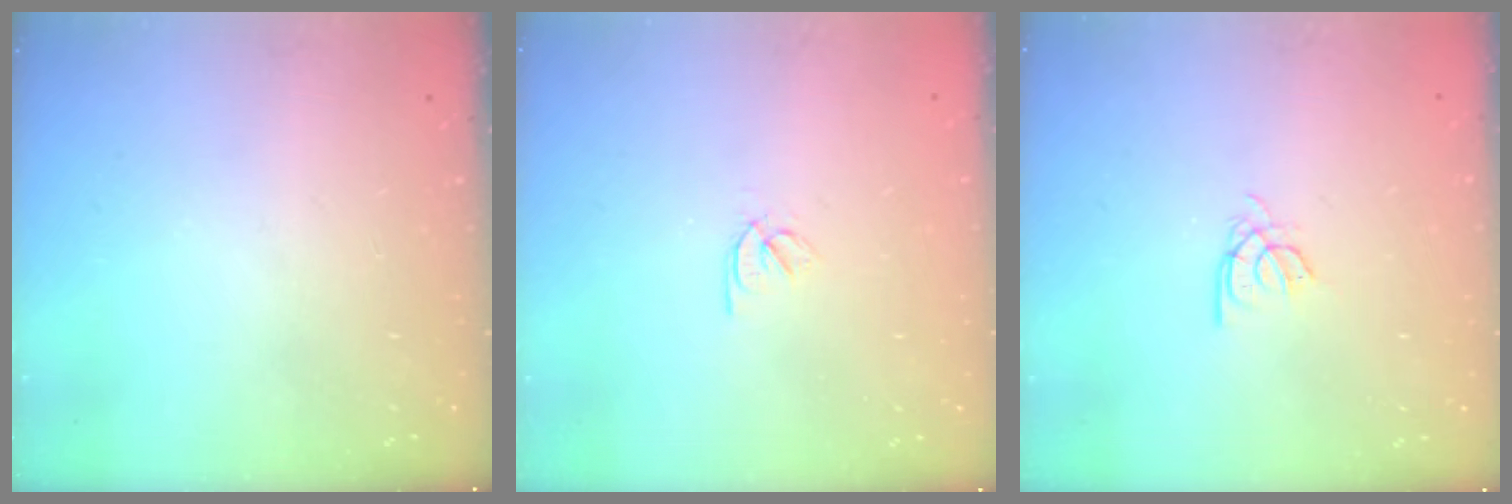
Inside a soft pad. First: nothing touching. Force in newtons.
{"total": 2.5, "press": 2.4, "slide": 0.7}
{"total": 2.4, "press": 2.4, "slide": 0.4}